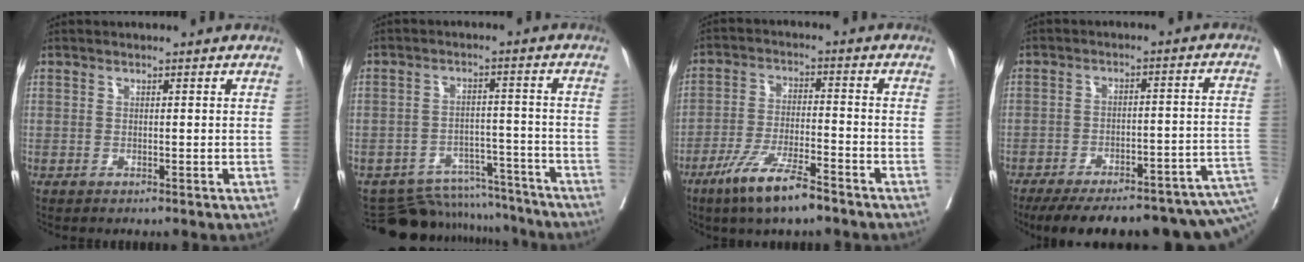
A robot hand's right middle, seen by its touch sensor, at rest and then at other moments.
{"total": 13.5, "force": [-12.9, 3.8, 1.4], "torque": [-0.019, 0.021, -0.180]}
{"total": 9.5, "force": [-6.6, 1.3, 6.7], "torque": [-0.131, -0.018, -0.121]}
{"total": 23.4, "force": [-15.5, 6.8, 16.1], "torque": [-0.195, 0.015, -0.201]}